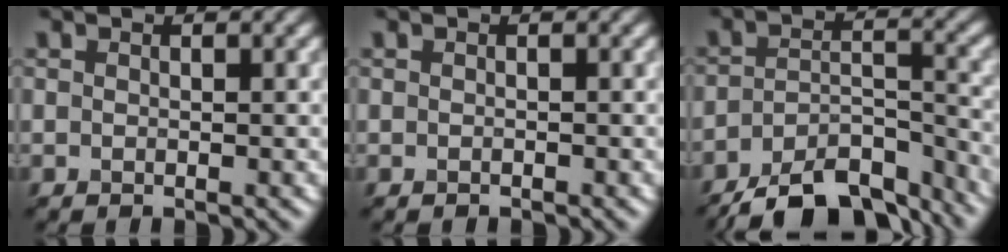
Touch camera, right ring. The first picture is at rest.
{"total": 0.0}
{"total": 10.4, "force": [-8.4, 3.5, 5.1], "torque": [-0.085, -0.007, -0.131]}